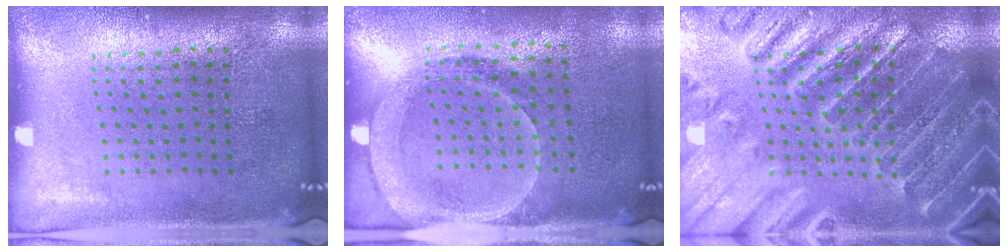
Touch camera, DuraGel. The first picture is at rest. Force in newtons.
{"total": 1.7, "press": 1.6, "slide": 0.7}
{"total": 3.0, "press": 2.9, "slide": 0.4}